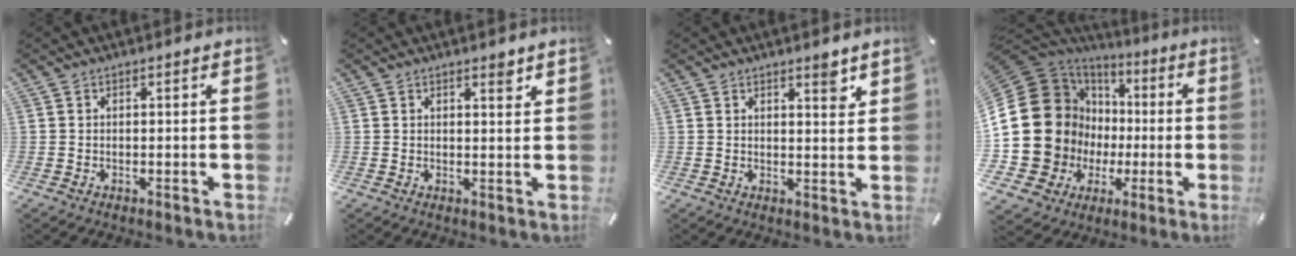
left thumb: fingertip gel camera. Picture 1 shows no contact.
{"total": 2.3, "force": [1.8, 0.9, 1.2], "torque": [-0.003, -0.013, 0.026]}
{"total": 3.9, "force": [2.9, 1.4, 2.1], "torque": [-0.015, -0.022, 0.045]}
{"total": 24.3, "force": [0.8, 20.7, 12.6], "torque": [-0.266, -0.033, 0.054]}